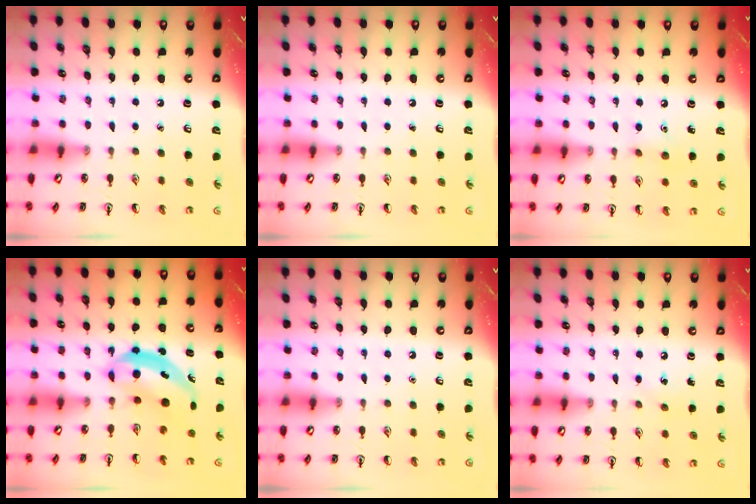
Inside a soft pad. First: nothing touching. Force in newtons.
{"total": 0.0}
{"total": 6.9, "press": 6.5, "slide": 2.2}
{"total": 6.0, "press": 5.8, "slide": 1.7}
{"total": 0.0}
{"total": 5.7, "press": 5.5, "slide": 1.6}